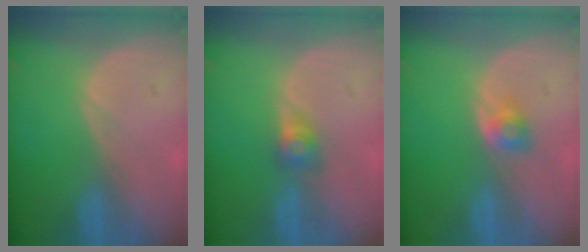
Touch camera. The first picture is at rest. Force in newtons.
{"total": 2.9, "press": 2.4, "slide": 1.5}
{"total": 2.7, "press": 2.4, "slide": 1.1}